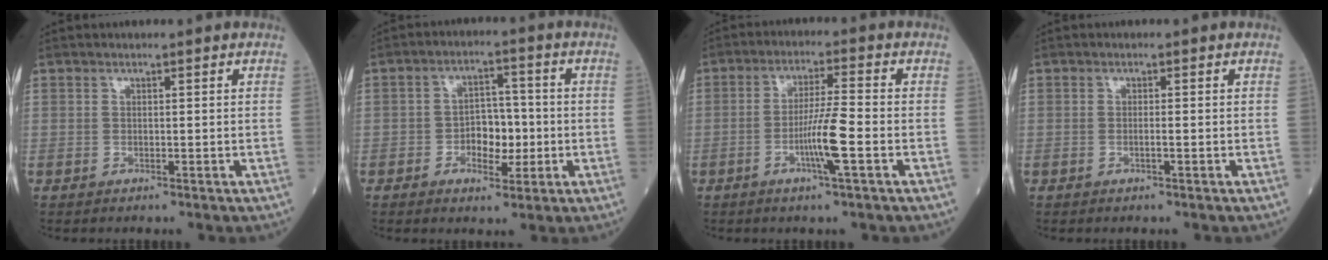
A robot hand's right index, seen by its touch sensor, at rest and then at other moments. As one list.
[{"total": 6.0, "force": [-1.3, 3.5, 4.7], "torque": [-0.072, 0.013, -0.021]}, {"total": 7.2, "force": [-2.4, -0.4, 6.7], "torque": [-0.127, -0.004, -0.046]}, {"total": 0.9, "force": [-0.3, 0.0, 0.9], "torque": [-0.018, 0.000, -0.006]}]